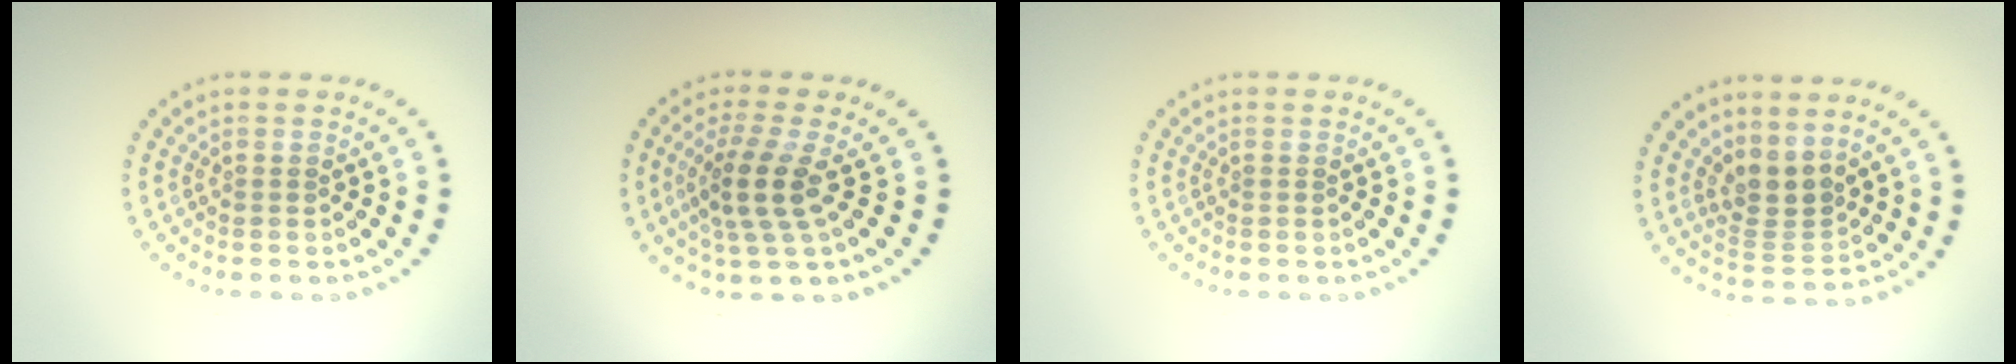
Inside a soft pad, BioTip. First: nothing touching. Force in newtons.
{"total": 3.7, "press": 2.8, "slide": 2.5}
{"total": 0.0}
{"total": 2.8, "press": 2.0, "slide": 1.9}